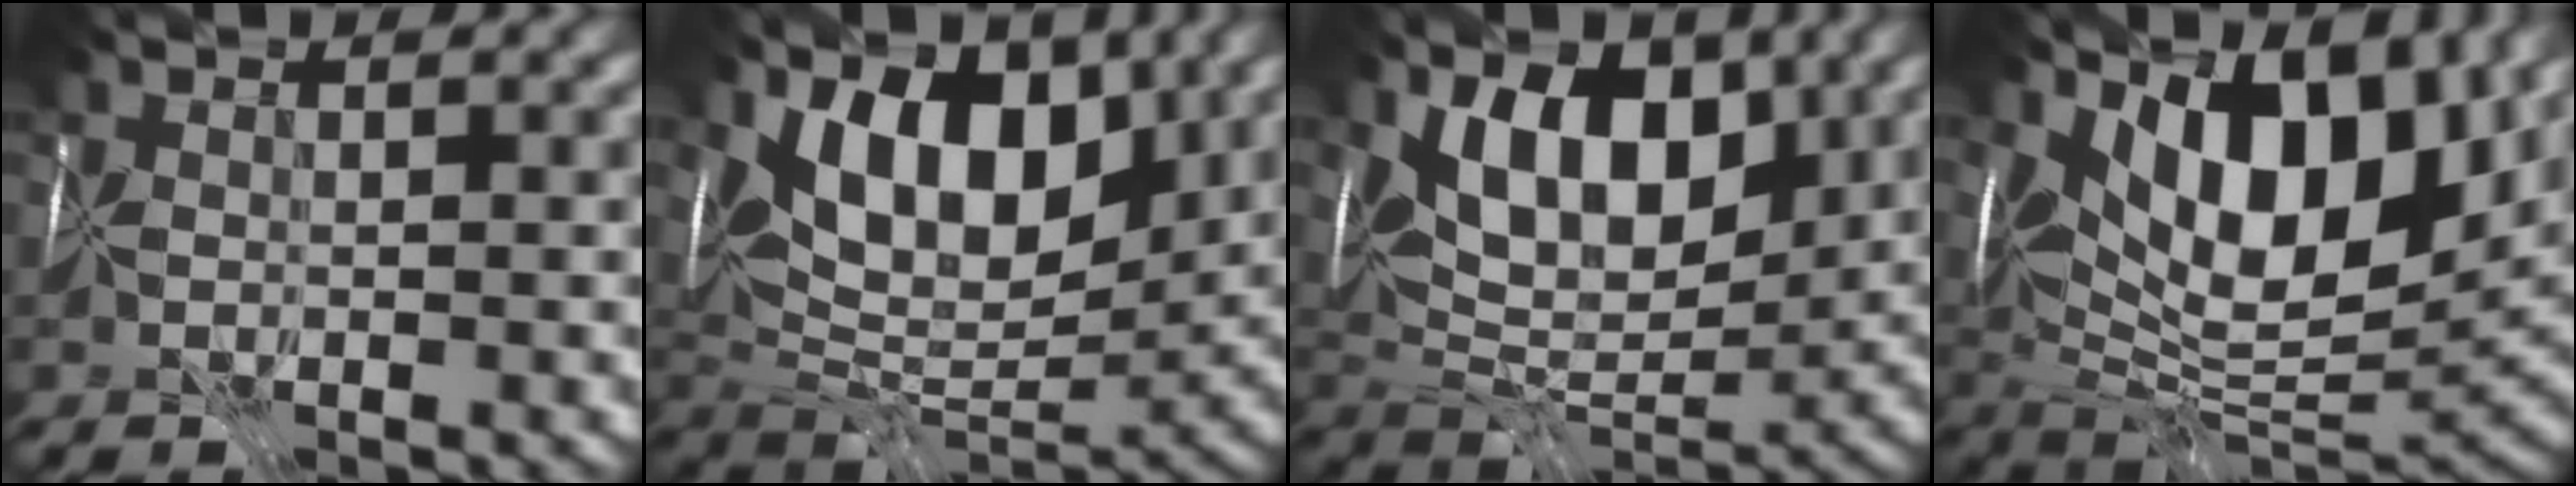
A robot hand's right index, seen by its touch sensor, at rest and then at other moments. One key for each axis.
{"total": 11.2, "fx": 5.1, "fy": 5.7, "fz": 8.1, "tx": -0.112, "ty": -0.005, "tz": 0.086}
{"total": 9.7, "fx": 4.1, "fy": 5.2, "fz": 7.1, "tx": -0.092, "ty": -0.006, "tz": 0.061}
{"total": 12.9, "fx": 5.9, "fy": 5.2, "fz": 10.2, "tx": -0.142, "ty": 0.000, "tz": 0.095}